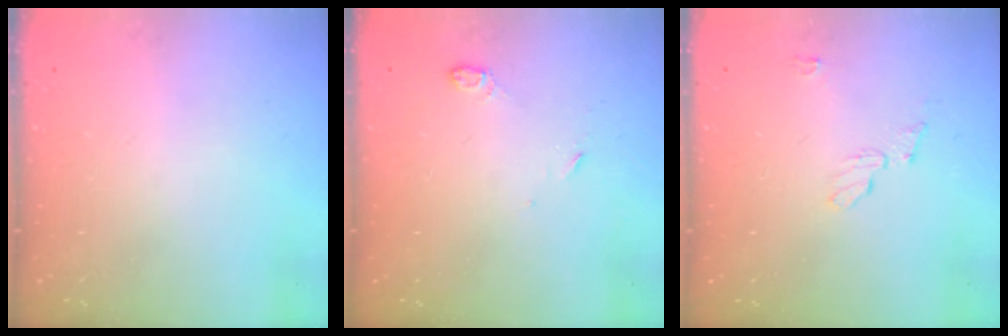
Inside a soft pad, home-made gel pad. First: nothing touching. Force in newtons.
{"total": 3.8, "press": 3.8, "slide": 0.6}
{"total": 5.9, "press": 5.9, "slide": 0.5}